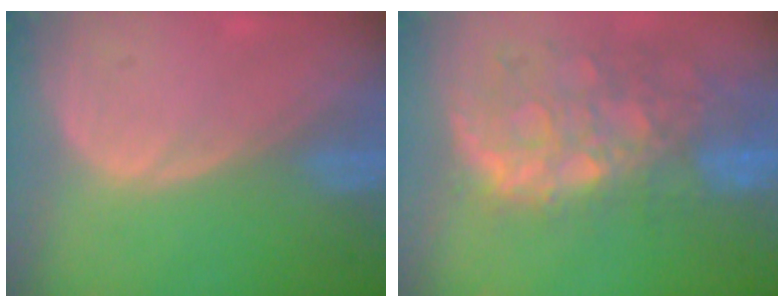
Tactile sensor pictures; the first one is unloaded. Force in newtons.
{"total": 11.7, "press": 9.9, "slide": 6.3}